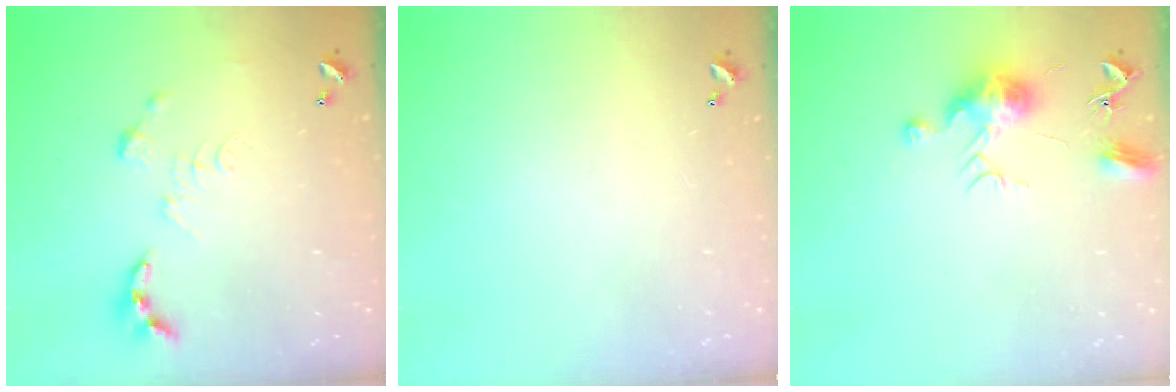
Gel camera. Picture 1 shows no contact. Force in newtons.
{"total": 0.0}
{"total": 9.8, "press": 9.8, "slide": 0.7}